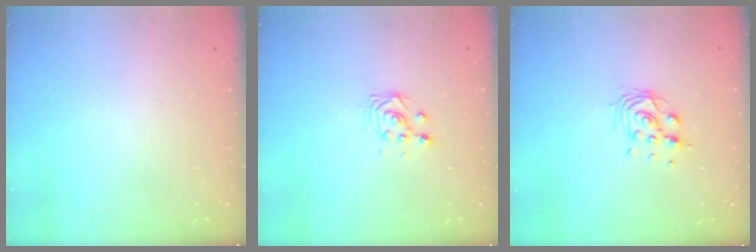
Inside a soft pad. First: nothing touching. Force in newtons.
{"total": 2.9, "press": 2.9, "slide": 0.4}
{"total": 9.4, "press": 9.2, "slide": 1.9}